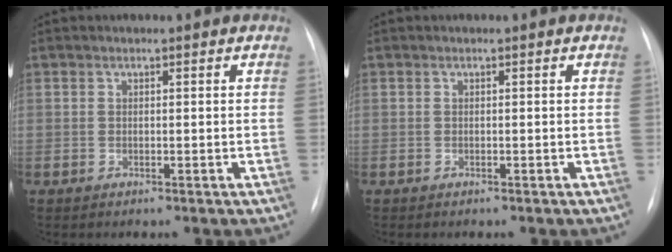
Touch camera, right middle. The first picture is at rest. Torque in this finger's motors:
{"motor_torque": [-0.55, -0.09, 0.07, 0.01]}